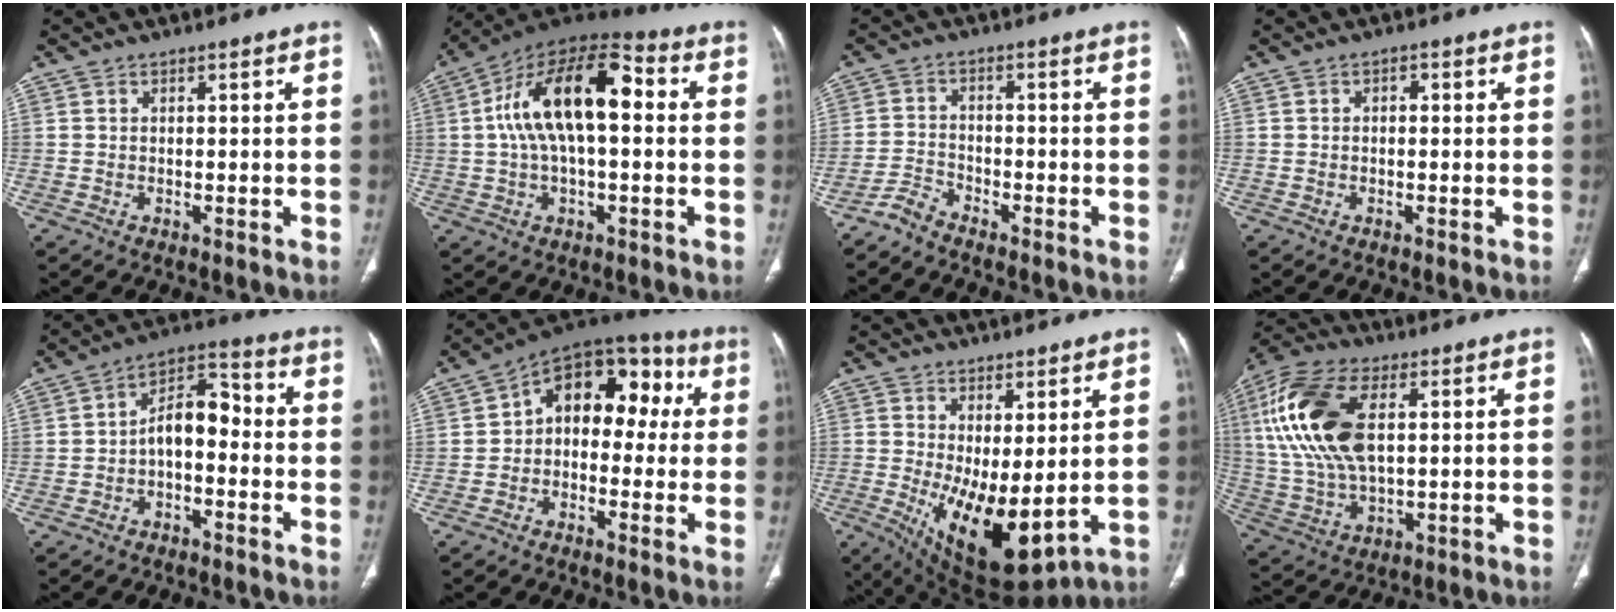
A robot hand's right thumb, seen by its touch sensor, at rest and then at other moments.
{"total": 18.4, "force": [2.3, 8.7, 16.1], "torque": [-0.273, 0.043, 0.030]}
{"total": 3.2, "force": [-3.1, 0.5, 0.4], "torque": [-0.011, 0.005, -0.067]}
{"total": 1.2, "force": [0.1, 0.9, 0.9], "torque": [-0.005, 0.004, -0.004]}
{"total": 8.4, "force": [-1.6, 4.8, 6.7], "torque": [-0.091, 0.045, -0.039]}
{"total": 14.7, "force": [1.8, 9.8, 10.8], "torque": [-0.097, 0.053, 0.008]}
{"total": 13.2, "force": [-0.1, 5.4, 12.0], "torque": [-0.195, -0.028, 0.023]}
{"total": 19.0, "force": [4.6, 9.9, 15.6], "torque": [-0.333, 0.003, 0.086]}